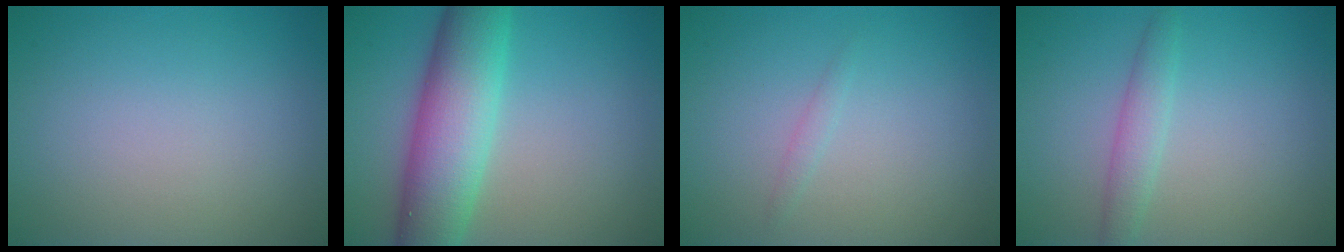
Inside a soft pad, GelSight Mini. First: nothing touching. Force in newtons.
{"total": 8.6, "press": 8.6, "slide": 0.2}
{"total": 0.7, "press": 0.7, "slide": 0.0}
{"total": 2.1, "press": 2.1, "slide": 0.1}